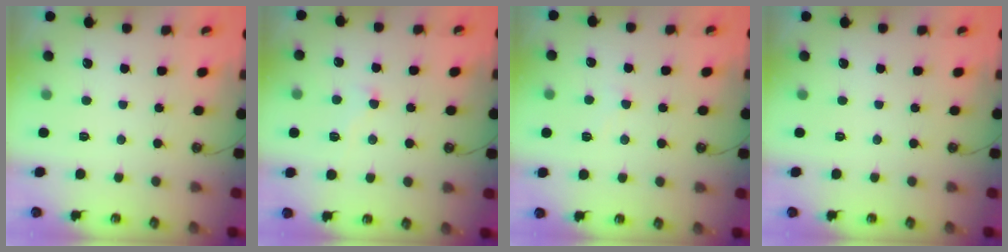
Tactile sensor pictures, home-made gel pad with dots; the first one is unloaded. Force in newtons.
{"total": 0.8, "press": 0.7, "slide": 0.4}
{"total": 3.5, "press": 3.5, "slide": 0.5}
{"total": 0.0}